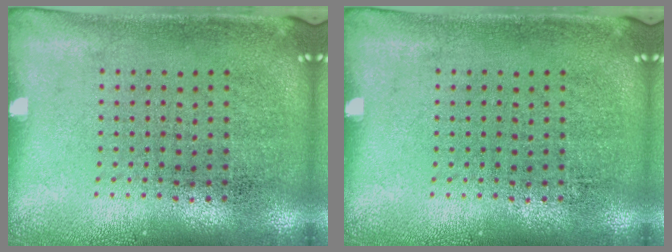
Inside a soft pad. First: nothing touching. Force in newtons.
{"total": 0.0}